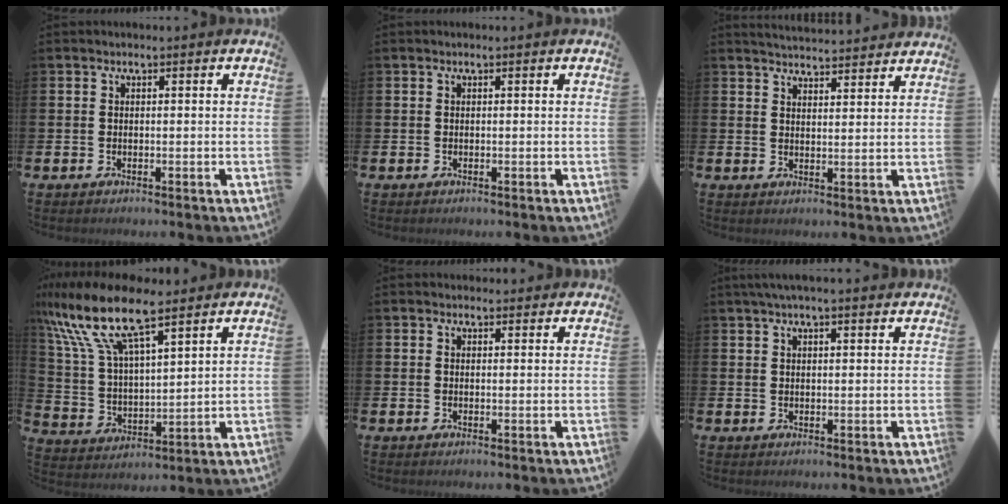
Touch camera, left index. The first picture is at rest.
{"total": 0.0}
{"total": 4.1, "force": [4.1, 0.1, 0.1], "torque": [-0.006, -0.029, 0.073]}
{"total": 11.7, "force": [9.2, 3.2, 6.5], "torque": [-0.164, -0.037, 0.162]}
{"total": 1.1, "force": [0.9, 0.5, 0.2], "torque": [0.015, -0.001, 0.012]}
{"total": 2.5, "force": [2.1, 0.2, 1.4], "torque": [-0.021, -0.004, 0.036]}